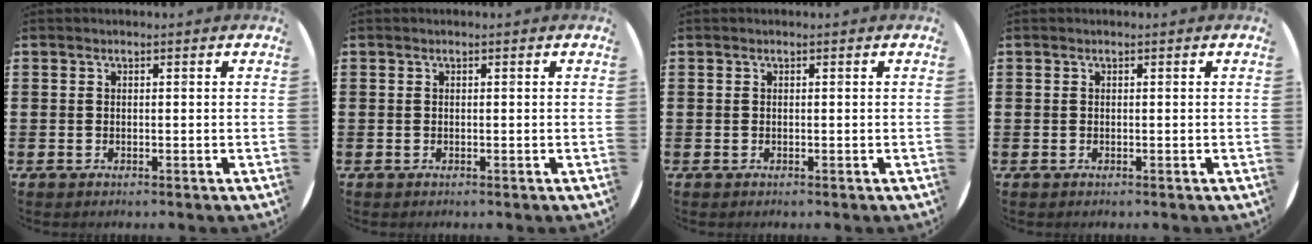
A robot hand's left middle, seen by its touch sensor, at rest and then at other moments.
{"total": 0.0}
{"total": 0.0}
{"total": 0.0}